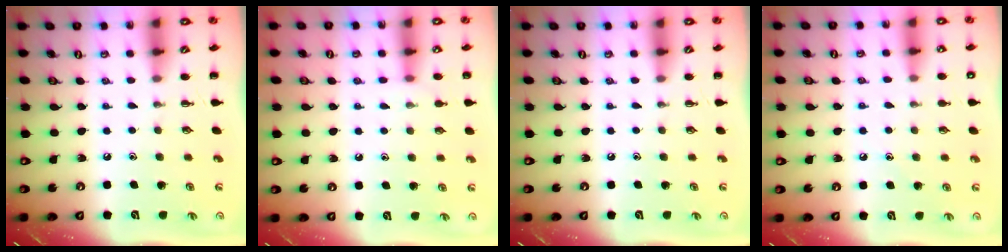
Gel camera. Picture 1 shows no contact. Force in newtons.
{"total": 5.7, "press": 5.5, "slide": 1.5}
{"total": 0.0}
{"total": 7.5, "press": 7.2, "slide": 2.1}